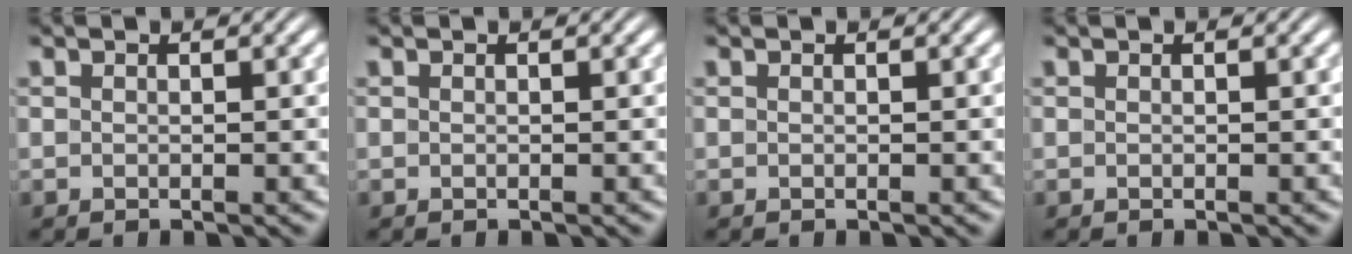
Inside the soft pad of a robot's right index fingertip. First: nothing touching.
{"total": 0.0}
{"total": 0.0}
{"total": 0.0}